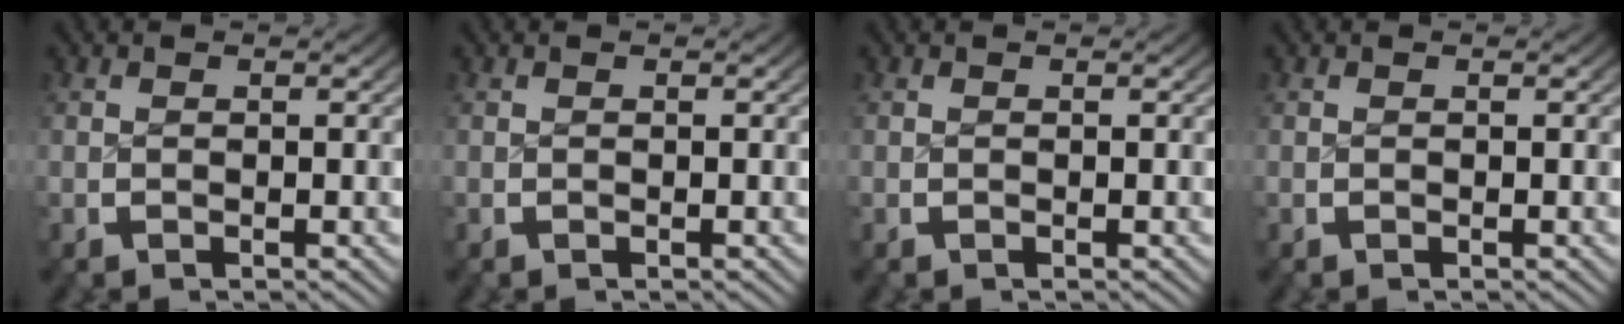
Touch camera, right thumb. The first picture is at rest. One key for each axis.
{"total": 0.0}
{"total": 0.0}
{"total": 0.0}